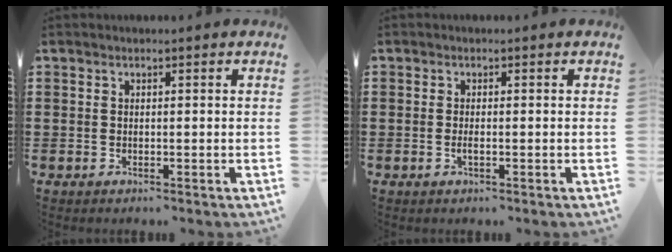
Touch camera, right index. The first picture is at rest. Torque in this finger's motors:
{"motor_torque": [0.99, 1.14, 0.07, 0.03]}